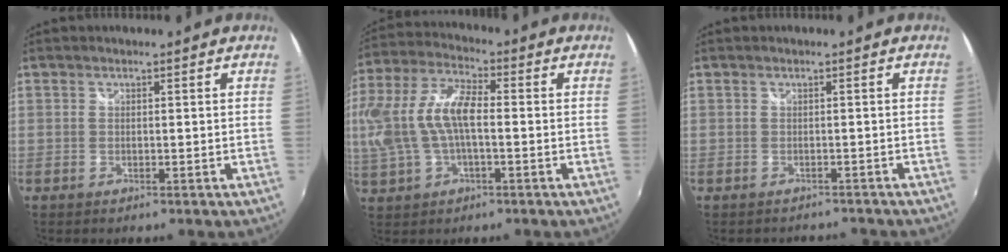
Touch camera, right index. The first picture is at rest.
{"total": 13.9, "force": [-0.5, 6.3, 12.4], "torque": [-0.253, 0.011, -0.007]}
{"total": 3.4, "force": [-3.1, 1.1, 0.8], "torque": [-0.018, -0.016, -0.038]}